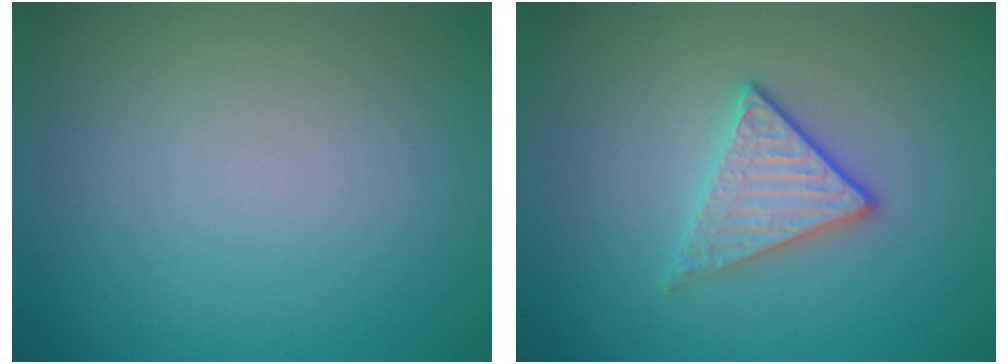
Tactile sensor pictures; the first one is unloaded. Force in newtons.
{"total": 2.8, "press": 2.6, "slide": 1.1}